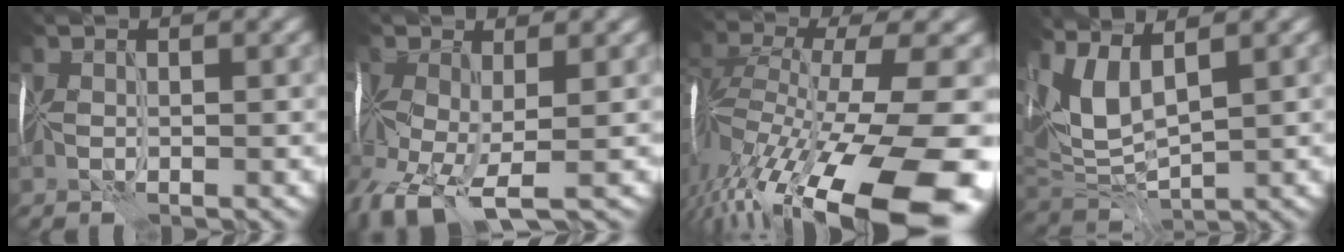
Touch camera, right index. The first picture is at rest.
{"total": 7.3, "force": [-3.6, 3.3, 5.4], "torque": [-0.140, -0.021, -0.068]}
{"total": 16.0, "force": [-8.3, 4.6, 12.9], "torque": [-0.240, -0.012, -0.135]}
{"total": 5.3, "force": [3.1, 2.2, 3.7], "torque": [-0.104, 0.011, 0.065]}